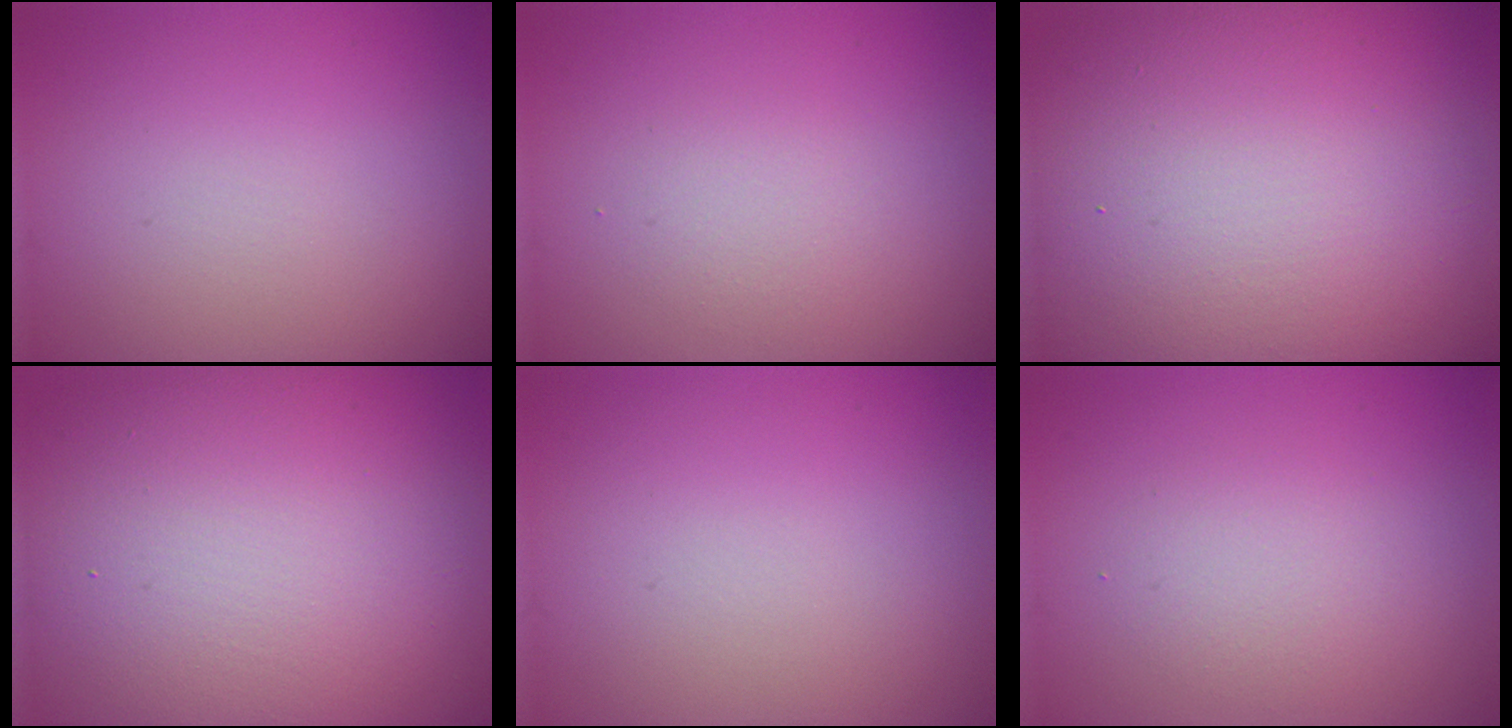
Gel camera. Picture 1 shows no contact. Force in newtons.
{"total": 1.6, "press": 1.6, "slide": 0.1}
{"total": 20.6, "press": 20.5, "slide": 1.3}
{"total": 17.9, "press": 17.8, "slide": 1.3}
{"total": 0.0}
{"total": 2.1, "press": 2.1, "slide": 0.2}